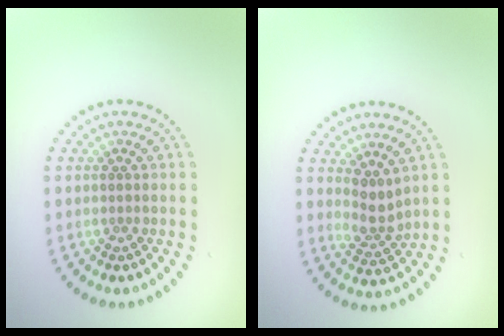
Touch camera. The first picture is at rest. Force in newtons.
{"total": 2.3, "press": 1.7, "slide": 1.6}